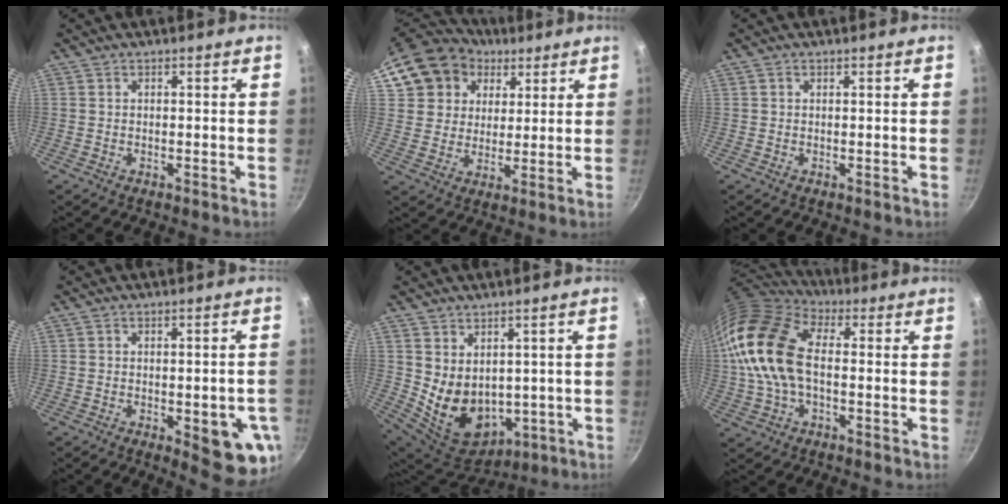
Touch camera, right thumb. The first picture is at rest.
{"total": 16.9, "force": [7.6, 13.8, 6.1], "torque": [-0.111, 0.018, 0.135]}
{"total": 0.6, "force": [0.2, 0.4, 0.3], "torque": [-0.006, 0.003, 0.005]}
{"total": 11.0, "force": [-3.0, 4.0, 9.8], "torque": [-0.084, 0.005, -0.031]}
{"total": 11.8, "force": [1.5, 9.0, 7.6], "torque": [-0.108, -0.032, 0.058]}
{"total": 18.2, "force": [0.5, 11.2, 14.3], "torque": [-0.276, 0.029, -0.003]}